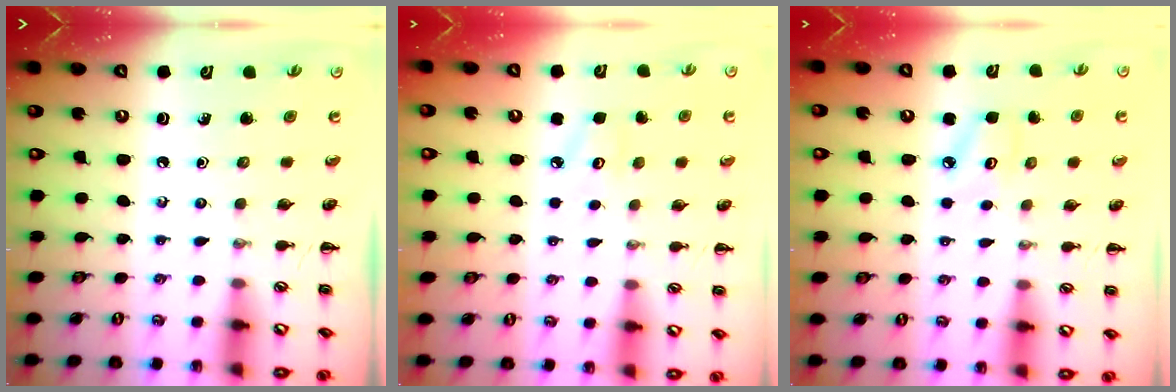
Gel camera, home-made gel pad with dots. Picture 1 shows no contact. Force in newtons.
{"total": 3.5, "press": 3.4, "slide": 1.0}
{"total": 4.8, "press": 4.6, "slide": 1.4}